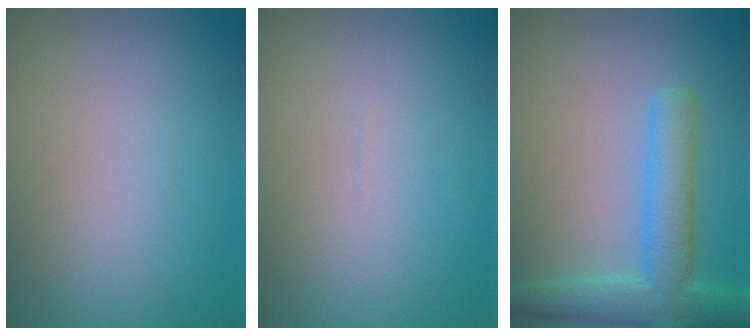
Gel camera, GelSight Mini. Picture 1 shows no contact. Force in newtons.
{"total": 0.0}
{"total": 5.4, "press": 5.4, "slide": 0.3}